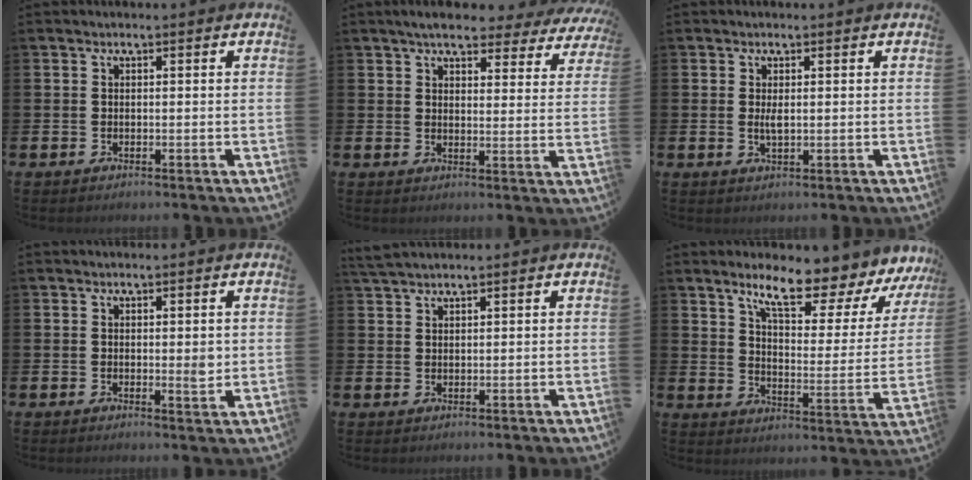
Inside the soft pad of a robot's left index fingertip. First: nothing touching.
{"total": 5.5, "force": [4.9, 1.5, 1.9], "torque": [-0.045, -0.024, 0.083]}
{"total": 1.6, "force": [0.4, 0.5, 1.4], "torque": [-0.023, -0.002, 0.006]}
{"total": 1.7, "force": [0.1, 0.5, 1.6], "torque": [-0.017, -0.004, -0.002]}
{"total": 2.1, "force": [2.0, 0.2, 0.4], "torque": [-0.009, -0.003, 0.038]}
{"total": 10.3, "force": [8.5, 2.3, 5.4], "torque": [-0.113, -0.058, 0.138]}